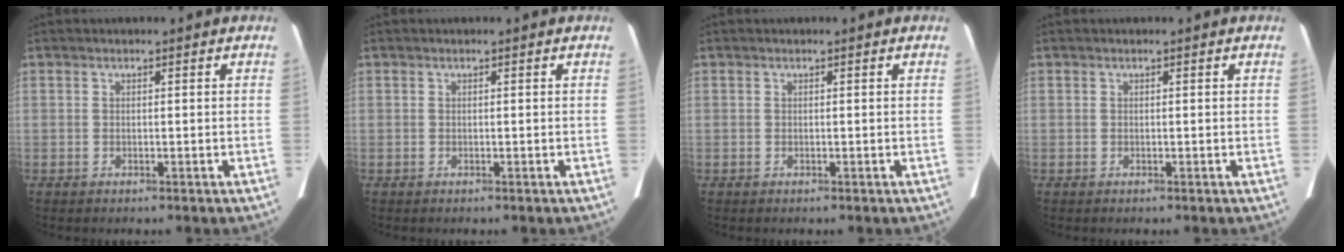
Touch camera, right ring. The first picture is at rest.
{"total": 0.0}
{"total": 0.0}
{"total": 0.0}